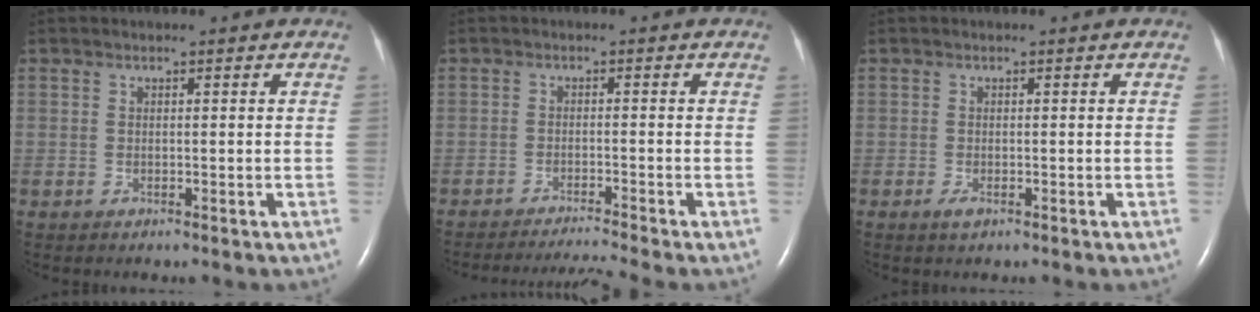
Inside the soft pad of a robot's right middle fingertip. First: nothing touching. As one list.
[{"total": 4.9, "force": [-4.3, -2.3, 0.8], "torque": [-0.018, -0.013, -0.072]}, {"total": 1.1, "force": [-0.6, 0.4, 0.9], "torque": [-0.023, -0.002, -0.007]}]